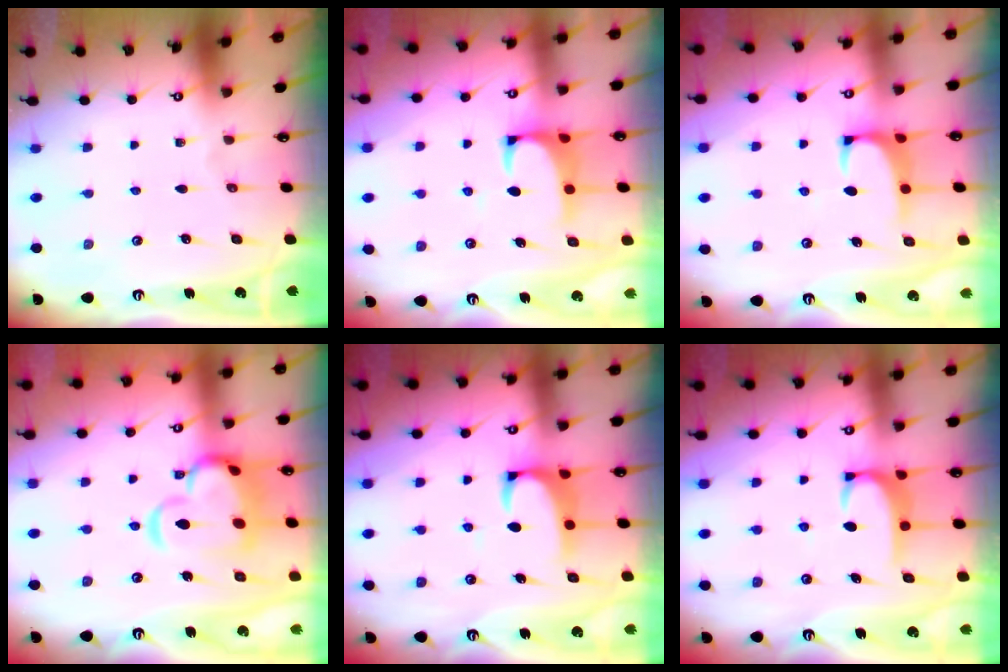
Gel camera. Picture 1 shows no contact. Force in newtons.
{"total": 1.5, "press": 1.3, "slide": 0.8}
{"total": 0.8, "press": 0.6, "slide": 0.6}
{"total": 10.7, "press": 10.5, "slide": 2.0}
{"total": 2.2, "press": 2.0, "slide": 0.9}
{"total": 2.8, "press": 2.8, "slide": 0.5}